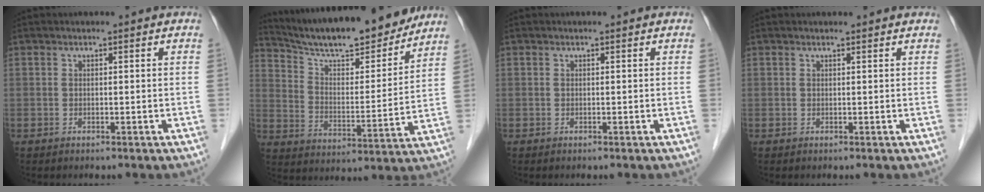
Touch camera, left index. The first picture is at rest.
{"total": 19.4, "force": [17.4, 3.0, 8.1], "torque": [-0.127, -0.011, 0.271]}
{"total": 0.0}
{"total": 1.5, "force": [1.4, 0.4, 0.2], "torque": [-0.003, 0.009, 0.017]}